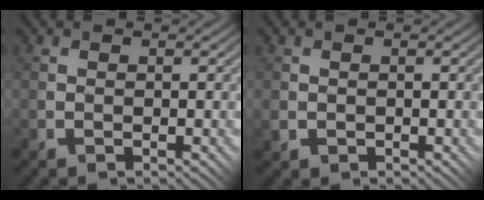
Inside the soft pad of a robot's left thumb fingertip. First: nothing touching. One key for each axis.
{"total": 1.0, "fx": -0.2, "fy": 0.9, "fz": 0.3, "tx": -0.010, "ty": -0.005, "tz": -0.003}